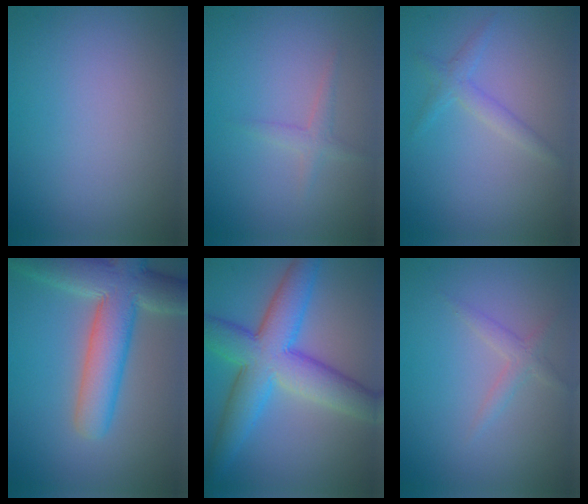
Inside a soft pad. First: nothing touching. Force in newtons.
{"total": 1.3, "press": 1.3, "slide": 0.1}
{"total": 1.7, "press": 1.7, "slide": 0.1}
{"total": 8.6, "press": 8.6, "slide": 0.7}
{"total": 8.8, "press": 8.8, "slide": 0.2}
{"total": 1.5, "press": 1.5, "slide": 0.0}